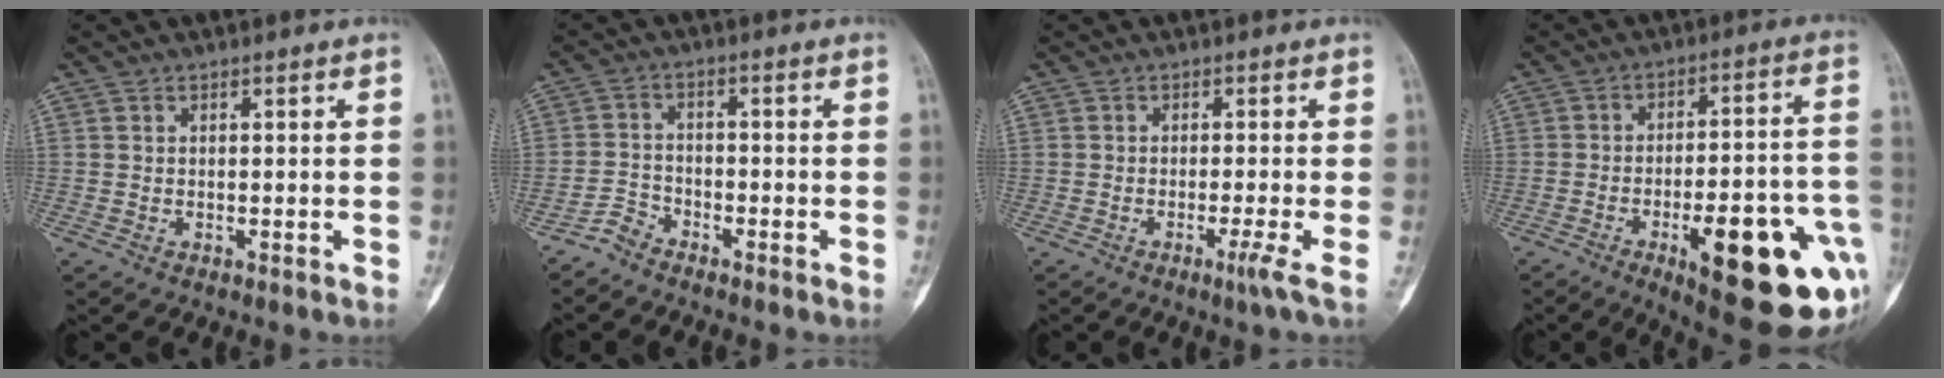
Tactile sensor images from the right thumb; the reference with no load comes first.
{"total": 3.2, "force": [-3.0, 1.2, 0.2], "torque": [-0.002, 0.008, -0.065]}
{"total": 2.8, "force": [-1.3, -0.9, 2.3], "torque": [-0.053, -0.007, -0.027]}
{"total": 24.3, "force": [-8.7, 7.8, 21.3], "torque": [-0.228, 0.028, -0.102]}